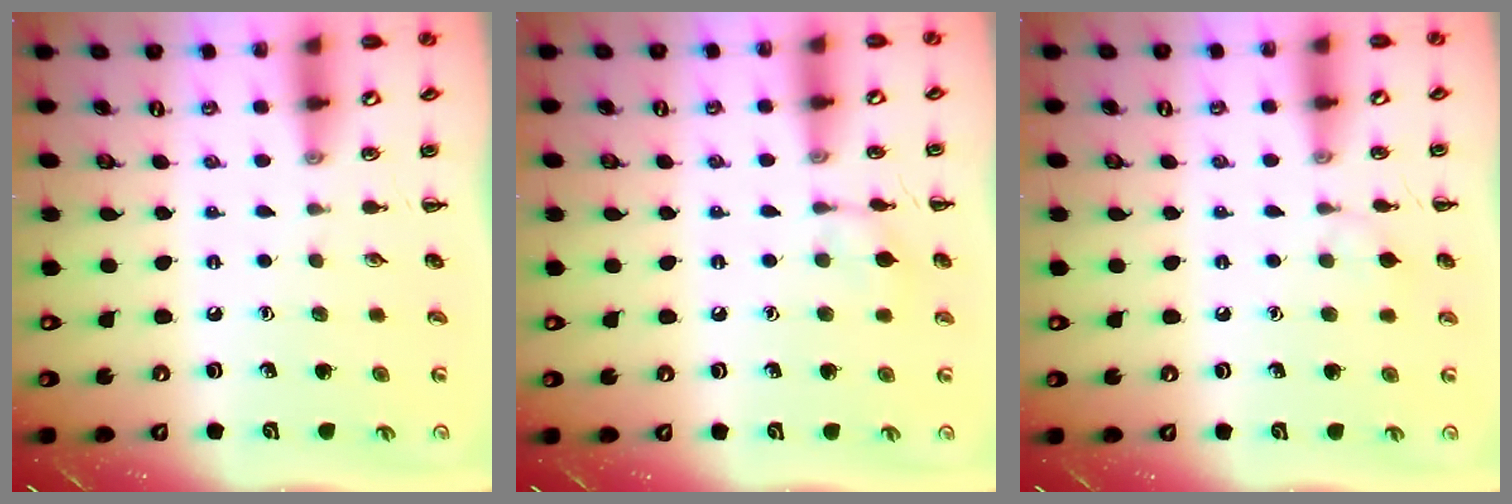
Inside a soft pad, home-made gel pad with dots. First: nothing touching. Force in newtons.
{"total": 7.7, "press": 7.4, "slide": 1.9}
{"total": 5.0, "press": 4.7, "slide": 1.7}